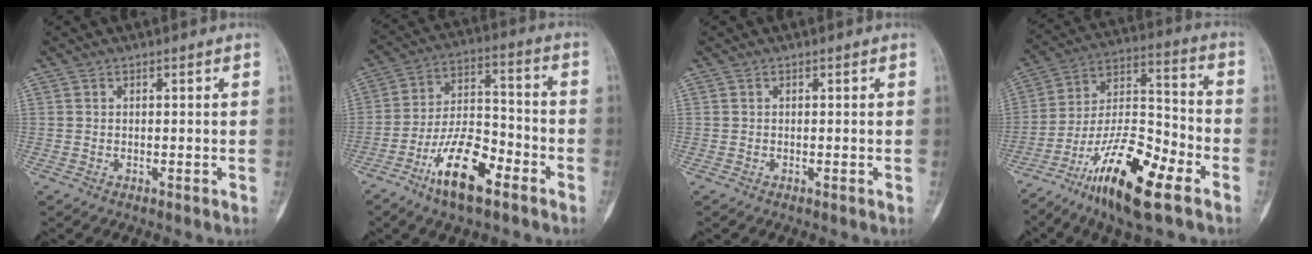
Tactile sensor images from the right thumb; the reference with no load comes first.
{"total": 14.3, "force": [-7.9, 5.7, 10.4], "torque": [-0.178, 0.055, -0.143]}
{"total": 0.0}
{"total": 20.0, "force": [-11.2, 6.0, 15.4], "torque": [-0.278, 0.066, -0.200]}